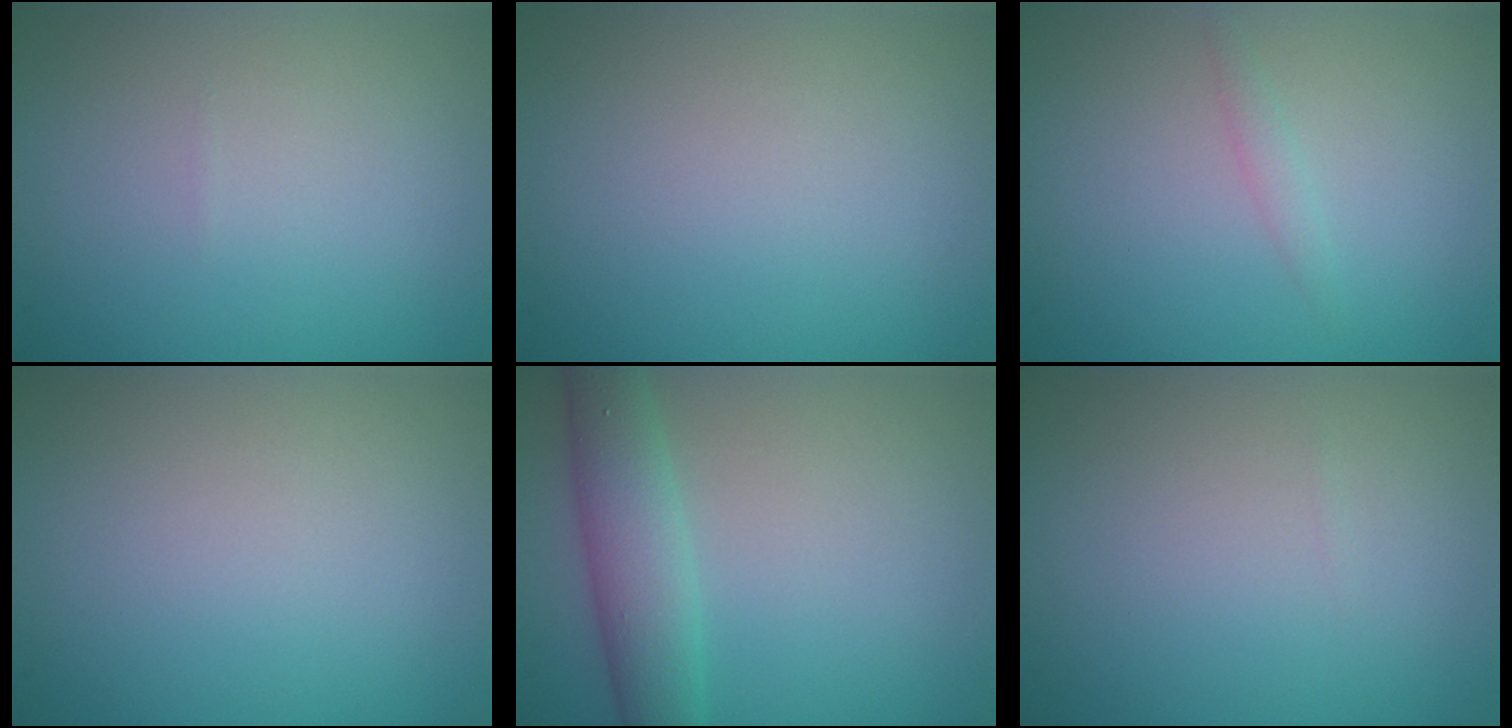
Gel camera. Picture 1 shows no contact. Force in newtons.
{"total": 0.0}
{"total": 0.9, "press": 0.9, "slide": 0.1}
{"total": 0.0}
{"total": 4.7, "press": 4.7, "slide": 0.2}
{"total": 0.0}